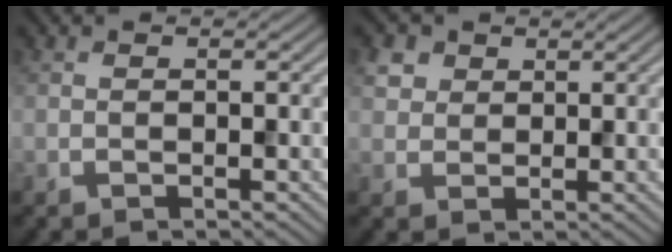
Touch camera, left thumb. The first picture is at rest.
{"total": 3.0, "force": [1.4, 2.4, 1.0], "torque": [-0.034, 0.000, 0.032]}